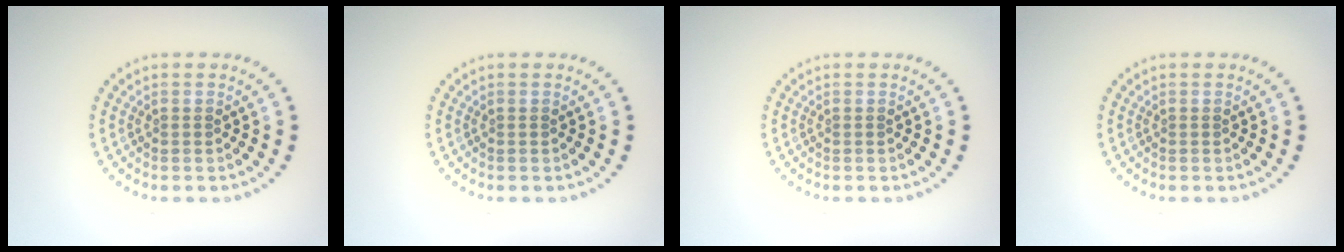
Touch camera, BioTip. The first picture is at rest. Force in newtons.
{"total": 0.0}
{"total": 0.0}
{"total": 0.0}